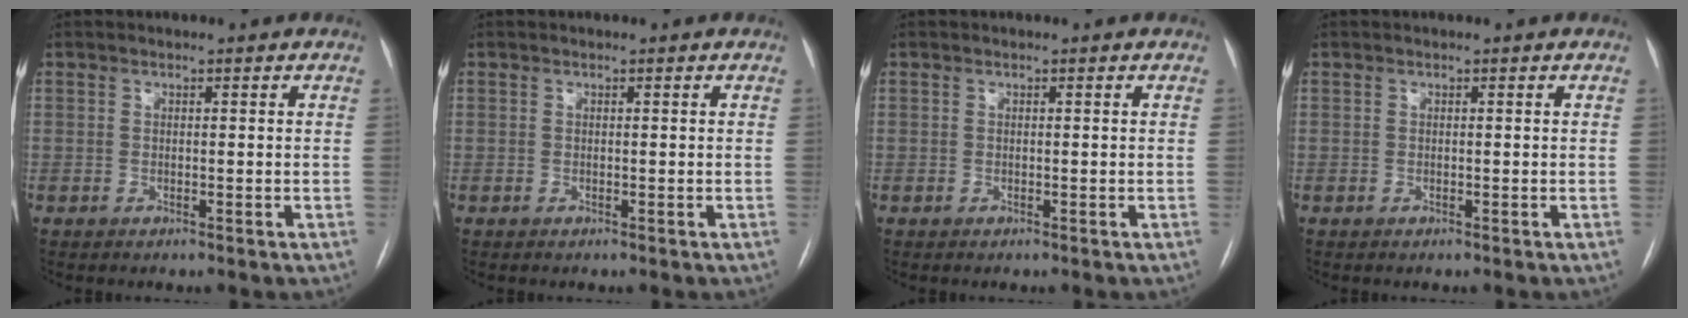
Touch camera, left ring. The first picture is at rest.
{"total": 0.0}
{"total": 0.0}
{"total": 0.0}